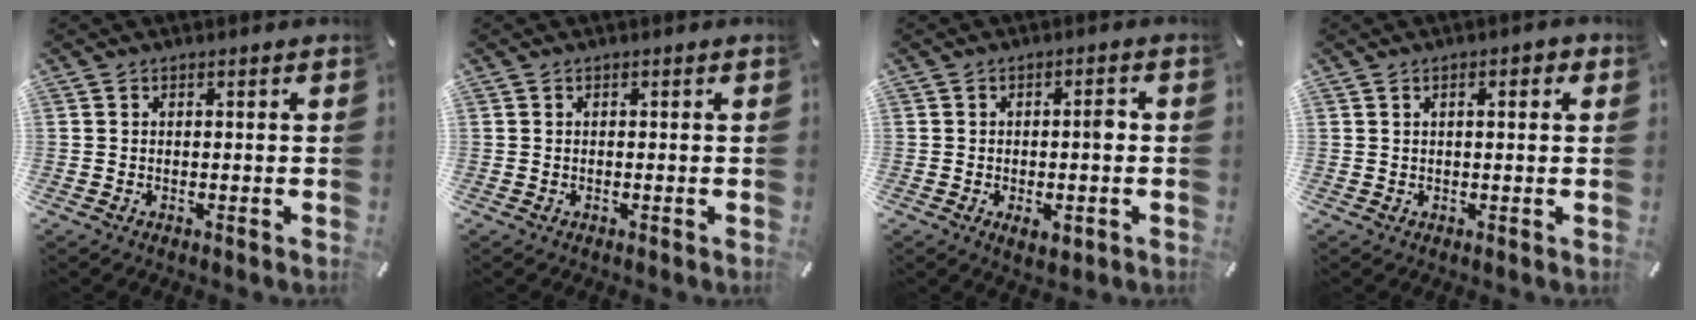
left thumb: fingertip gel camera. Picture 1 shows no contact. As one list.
[{"total": 0.0}, {"total": 5.4, "force": [-0.7, 2.4, 4.8], "torque": [-0.064, 0.005, -0.013]}, {"total": 2.7, "force": [0.8, 0.8, 2.4], "torque": [-0.041, 0.002, 0.010]}]